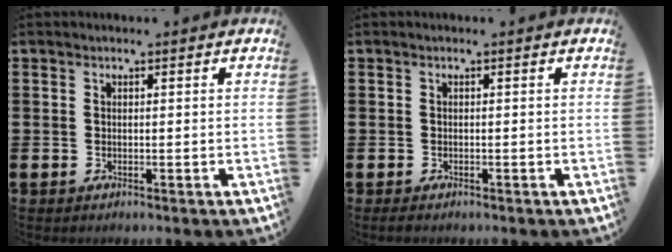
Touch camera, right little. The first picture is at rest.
{"total": 0.5, "force": [-0.3, 0.2, 0.4], "torque": [-0.009, 0.002, -0.007]}